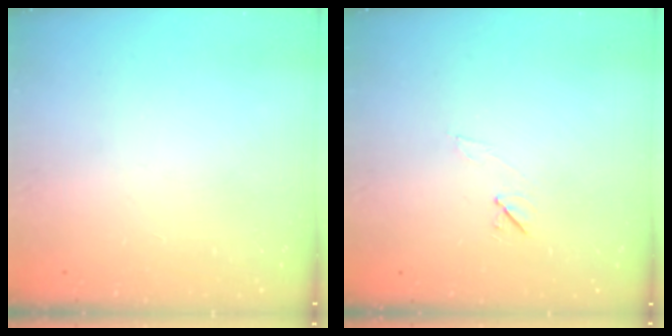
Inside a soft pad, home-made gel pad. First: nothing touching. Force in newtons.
{"total": 5.2, "press": 4.7, "slide": 2.1}